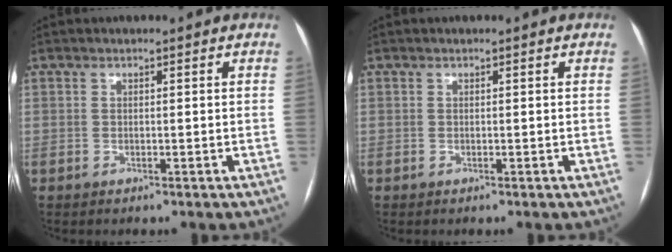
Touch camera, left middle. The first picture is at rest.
{"total": 0.0}